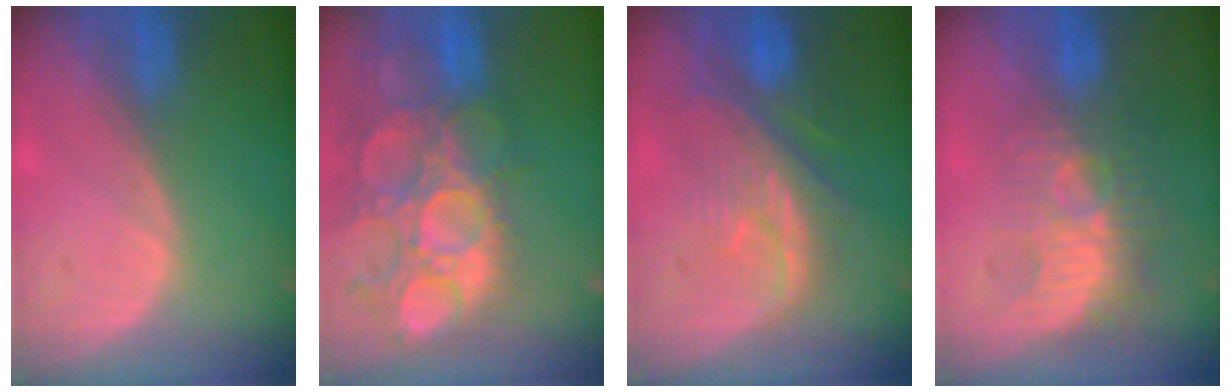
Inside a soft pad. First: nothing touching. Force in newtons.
{"total": 15.0, "press": 12.5, "slide": 8.2}
{"total": 10.2, "press": 8.9, "slide": 4.9}
{"total": 9.9, "press": 8.5, "slide": 5.1}